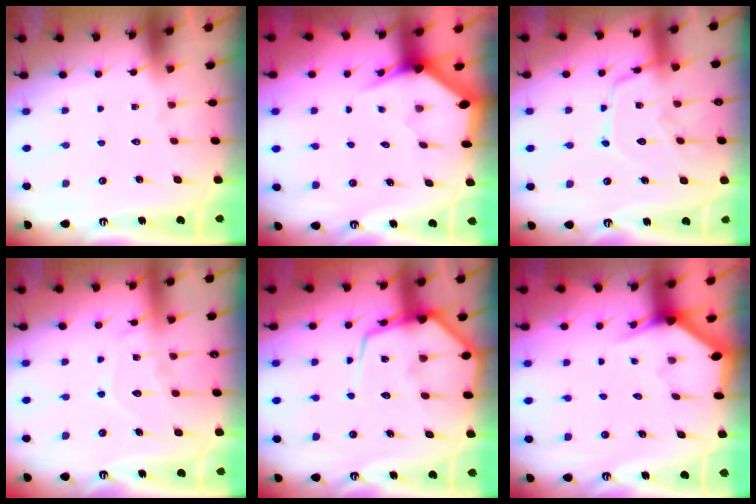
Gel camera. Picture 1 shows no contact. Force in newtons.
{"total": 3.1, "press": 3.1, "slide": 0.0}
{"total": 14.1, "press": 14.1, "slide": 1.2}
{"total": 11.1, "press": 11.1, "slide": 1.0}
{"total": 11.6, "press": 11.6, "slide": 1.2}
{"total": 3.1, "press": 3.1, "slide": 0.2}